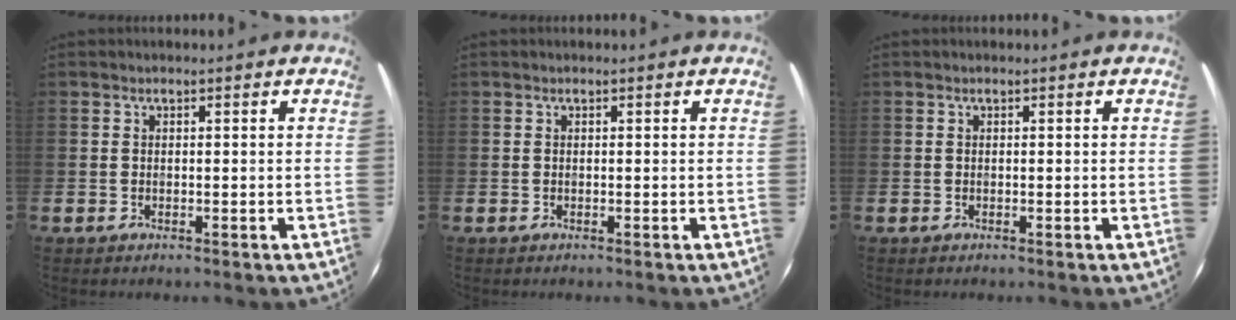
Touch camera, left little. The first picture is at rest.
{"total": 0.0}
{"total": 0.0}